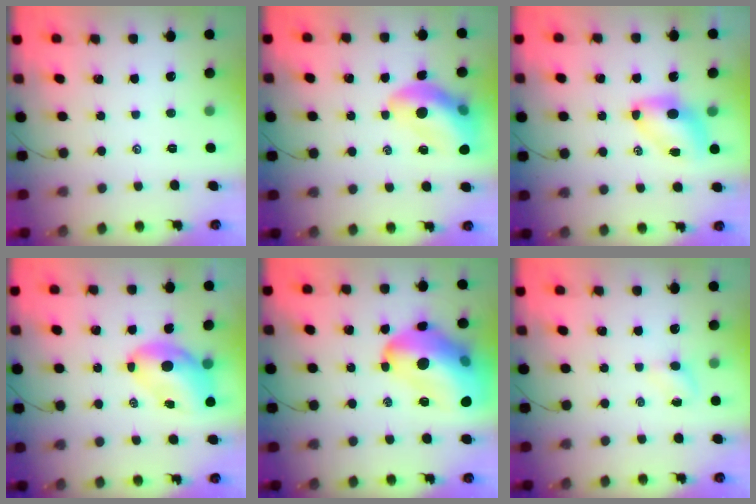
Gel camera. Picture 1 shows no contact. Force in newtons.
{"total": 13.6, "press": 12.9, "slide": 4.1}
{"total": 7.2, "press": 7.1, "slide": 1.2}
{"total": 7.4, "press": 7.1, "slide": 1.9}
{"total": 23.9, "press": 23.4, "slide": 4.7}
{"total": 2.8, "press": 2.6, "slide": 0.9}